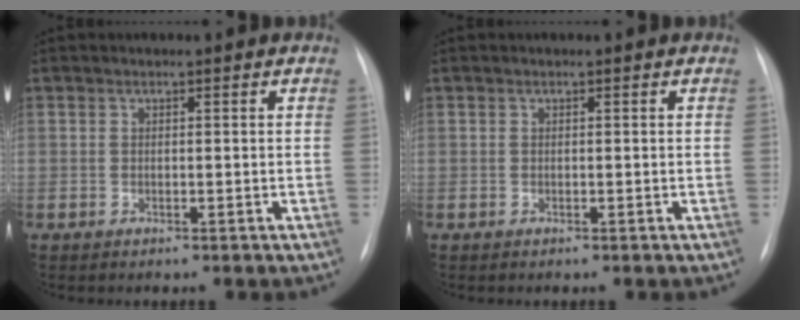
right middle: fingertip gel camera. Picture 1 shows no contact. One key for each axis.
{"total": 0.0}